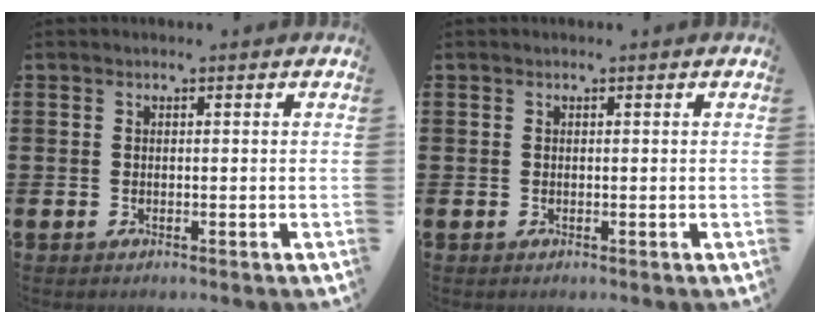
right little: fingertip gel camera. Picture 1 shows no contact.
{"total": 0.0}